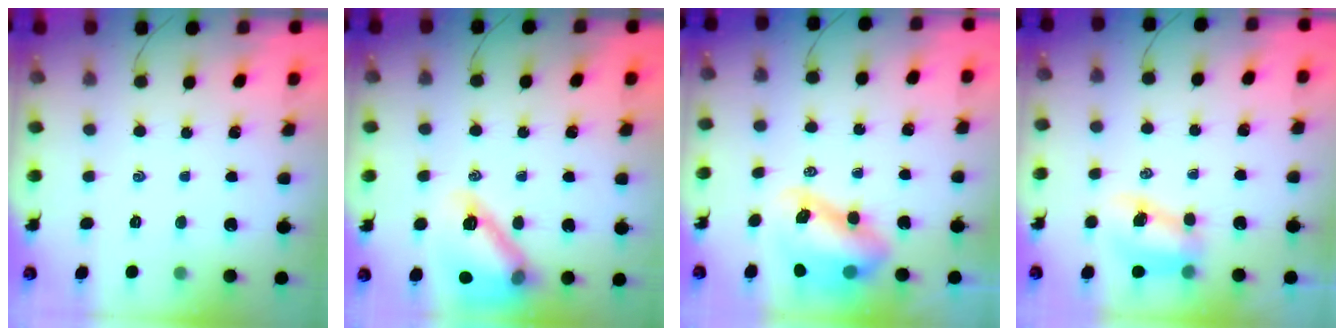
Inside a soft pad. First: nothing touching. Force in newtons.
{"total": 17.3, "press": 17.1, "slide": 2.3}
{"total": 9.3, "press": 9.0, "slide": 2.4}
{"total": 8.4, "press": 8.3, "slide": 1.1}